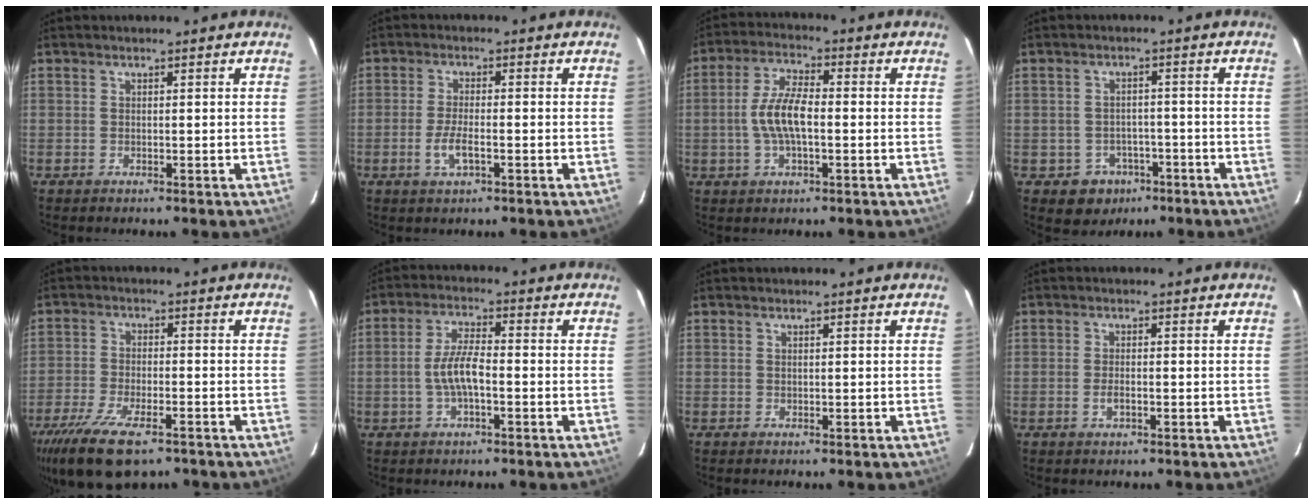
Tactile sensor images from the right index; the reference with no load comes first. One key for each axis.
{"total": 4.4, "fx": -1.8, "fy": 1.4, "fz": 3.7, "tx": -0.080, "ty": -0.006, "tz": -0.033}
{"total": 8.0, "fx": -1.1, "fy": 2.9, "fz": 7.3, "tx": -0.149, "ty": 0.009, "tz": -0.020}
{"total": 6.1, "fx": -3.2, "fy": 5.1, "fz": 1.0, "tx": -0.031, "ty": 0.023, "tz": -0.029}
{"total": 14.4, "fx": -9.8, "fy": 5.1, "fz": 9.3, "tx": -0.207, "ty": -0.041, "tz": -0.172}
{"total": 6.1, "fx": -1.6, "fy": 1.7, "fz": 5.7, "tx": -0.115, "ty": 0.006, "tz": -0.029}
{"total": 0.0}
{"total": 1.9, "fx": -0.8, "fy": 0.9, "fz": 1.5, "tx": -0.031, "ty": -0.003, "tz": -0.014}